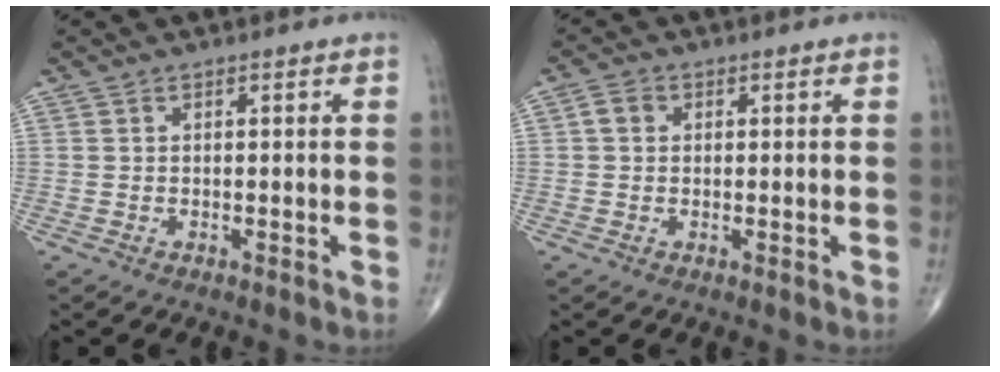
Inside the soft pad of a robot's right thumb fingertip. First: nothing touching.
{"total": 2.6, "force": [0.4, 2.2, 1.4], "torque": [-0.022, 0.007, 0.007]}